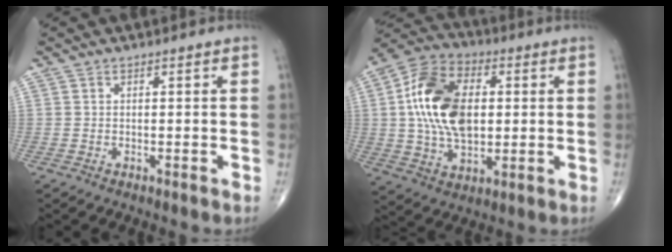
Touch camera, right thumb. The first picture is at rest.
{"total": 17.7, "force": [1.9, 10.8, 13.9], "torque": [-0.241, 0.013, 0.032]}